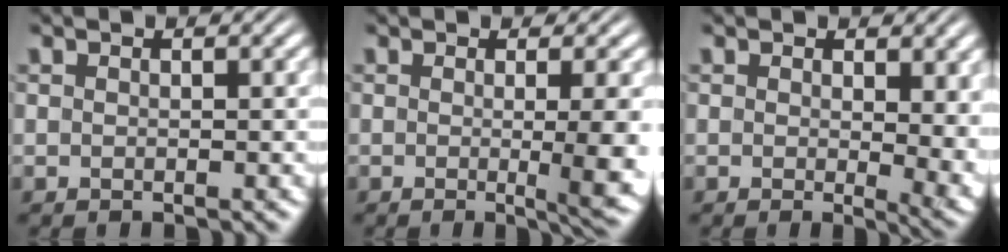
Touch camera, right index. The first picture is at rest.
{"total": 4.6, "force": [-0.7, 0.3, 4.5], "torque": [-0.054, -0.007, -0.016]}
{"total": 2.9, "force": [0.4, 0.7, 2.8], "torque": [-0.023, -0.014, 0.007]}